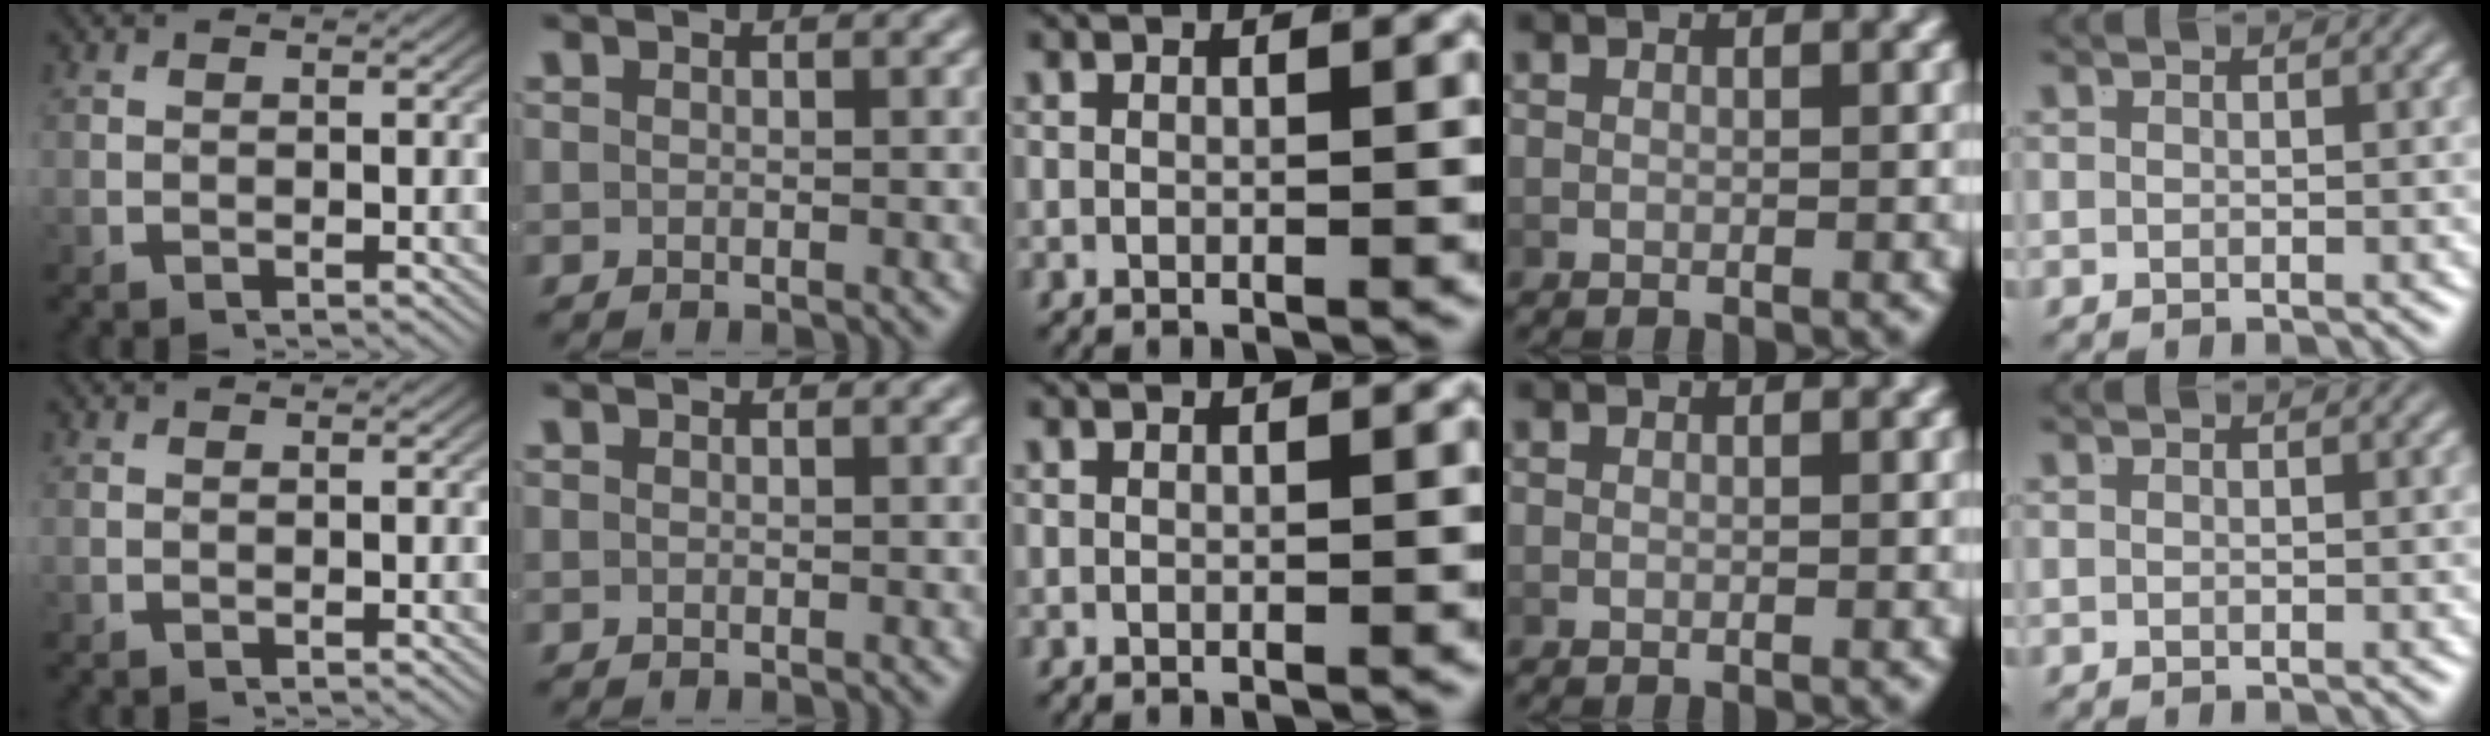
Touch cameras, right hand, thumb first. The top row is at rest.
{}